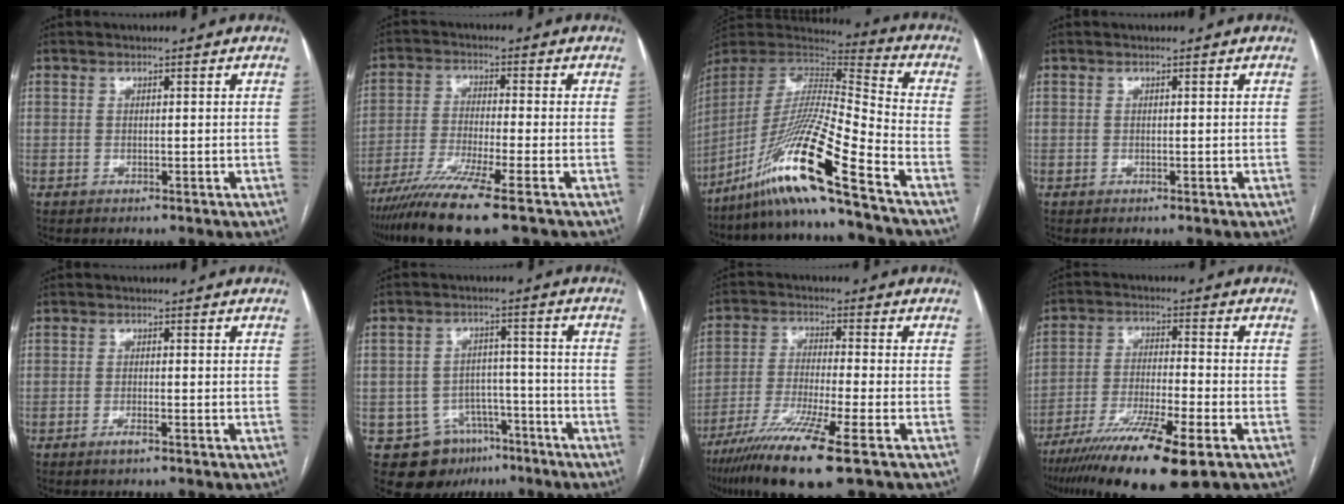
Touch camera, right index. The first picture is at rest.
{"total": 11.4, "force": [-7.9, -0.8, 8.2], "torque": [-0.153, -0.031, -0.136]}
{"total": 20.7, "force": [-13.7, -1.5, 15.4], "torque": [-0.337, -0.027, -0.263]}
{"total": 0.0}
{"total": 1.4, "force": [-1.0, 0.0, 1.0], "torque": [-0.022, -0.002, -0.018]}
{"total": 11.1, "force": [-6.5, 8.3, 3.5], "torque": [-0.053, 0.026, -0.092]}
{"total": 13.1, "force": [-8.0, -0.2, 10.4], "torque": [-0.210, -0.036, -0.147]}
{"total": 14.9, "force": [-9.4, 0.8, 11.6], "torque": [-0.214, -0.038, -0.164]}